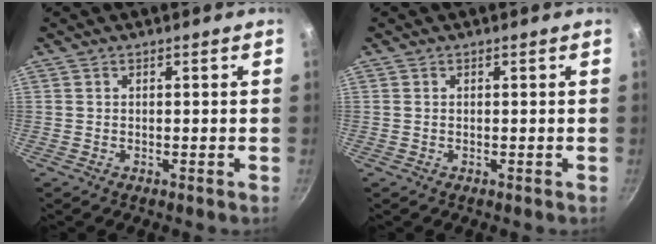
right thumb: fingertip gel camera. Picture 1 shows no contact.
{"total": 0.0}